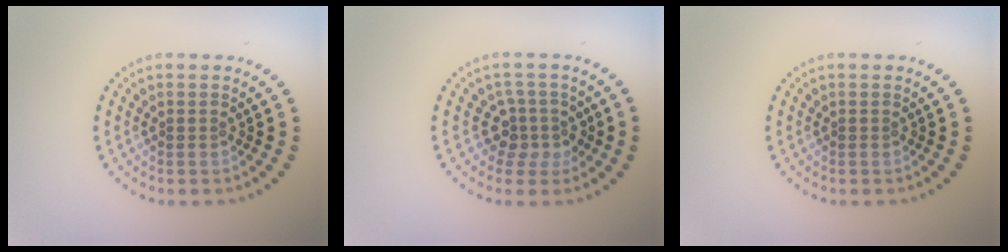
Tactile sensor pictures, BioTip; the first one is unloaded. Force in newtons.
{"total": 2.6, "press": 2.0, "slide": 1.7}
{"total": 0.0}